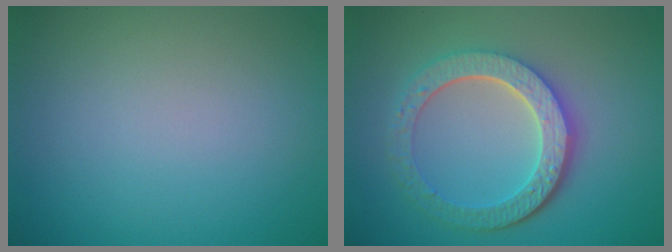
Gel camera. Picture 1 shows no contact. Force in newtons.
{"total": 5.8, "press": 4.5, "slide": 3.6}